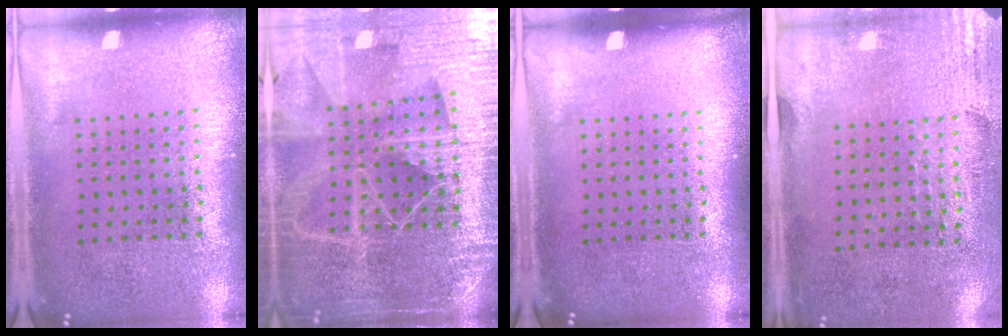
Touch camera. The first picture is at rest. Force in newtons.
{"total": 5.8, "press": 5.1, "slide": 2.7}
{"total": 0.0}
{"total": 2.9, "press": 2.4, "slide": 1.5}